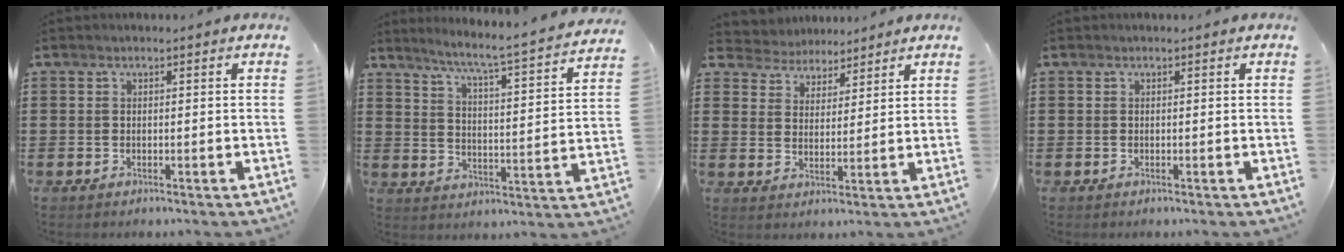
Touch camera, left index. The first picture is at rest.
{"total": 5.5, "force": [4.8, -1.0, 2.4], "torque": [-0.070, -0.046, 0.070]}
{"total": 4.0, "force": [3.5, 1.8, -0.6], "torque": [-0.014, -0.012, 0.062]}
{"total": 0.0}